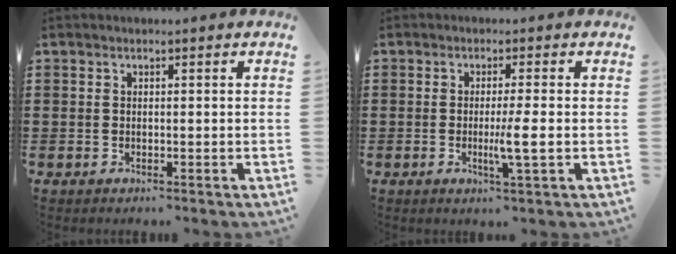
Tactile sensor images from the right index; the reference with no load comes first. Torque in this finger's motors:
{"motor_torque": [2.02, 0.11, 0.16, 0.07]}